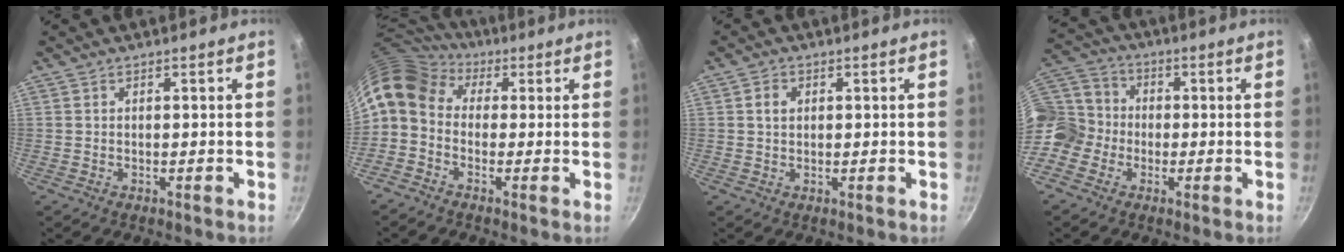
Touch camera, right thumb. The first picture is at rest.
{"total": 11.1, "force": [2.0, 8.5, 6.9], "torque": [-0.132, 0.031, 0.011]}
{"total": 2.6, "force": [0.7, 2.1, 1.5], "torque": [-0.018, 0.003, 0.011]}
{"total": 10.4, "force": [-2.4, 9.4, 3.7], "torque": [-0.042, 0.036, -0.069]}